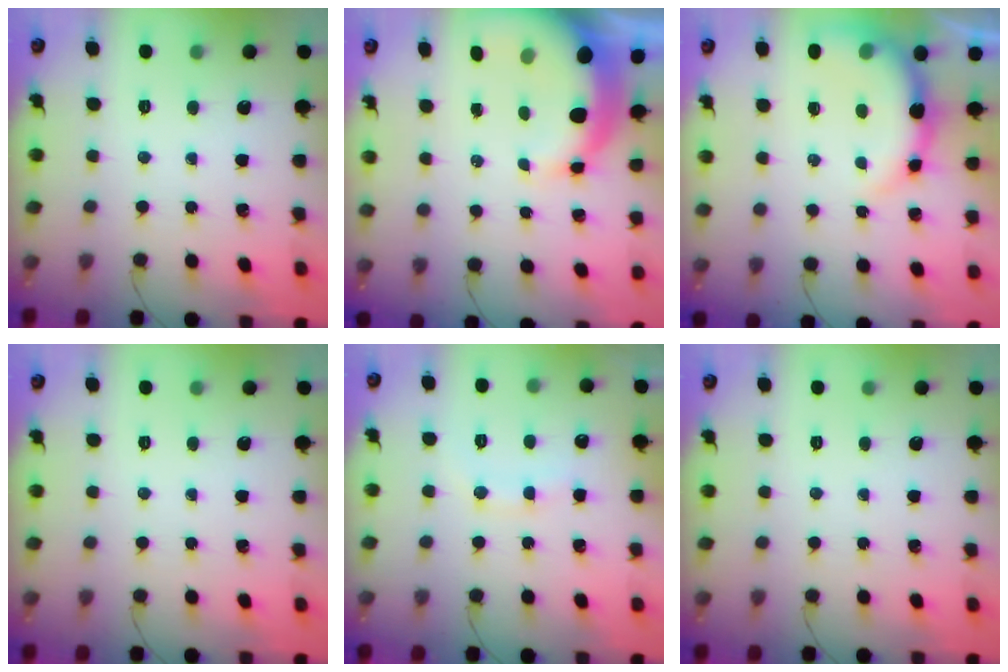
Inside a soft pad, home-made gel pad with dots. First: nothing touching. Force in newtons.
{"total": 10.3, "press": 10.1, "slide": 2.2}
{"total": 9.3, "press": 9.1, "slide": 2.0}
{"total": 0.0}
{"total": 8.9, "press": 8.9, "slide": 0.9}
{"total": 0.0}